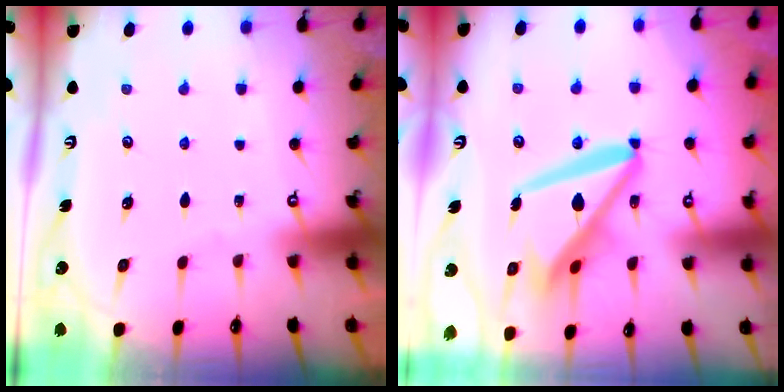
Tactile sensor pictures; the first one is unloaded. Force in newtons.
{"total": 14.7, "press": 14.6, "slide": 1.7}